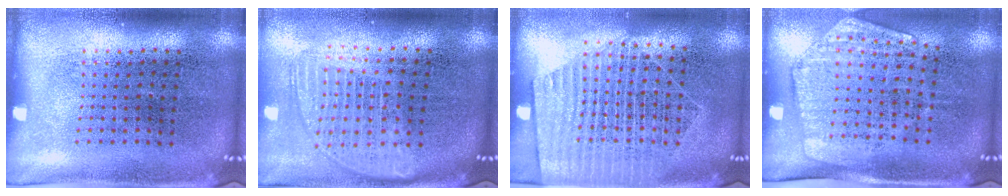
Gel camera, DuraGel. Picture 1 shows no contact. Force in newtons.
{"total": 1.7, "press": 1.4, "slide": 0.9}
{"total": 1.6, "press": 1.4, "slide": 0.8}
{"total": 1.9, "press": 1.6, "slide": 1.0}